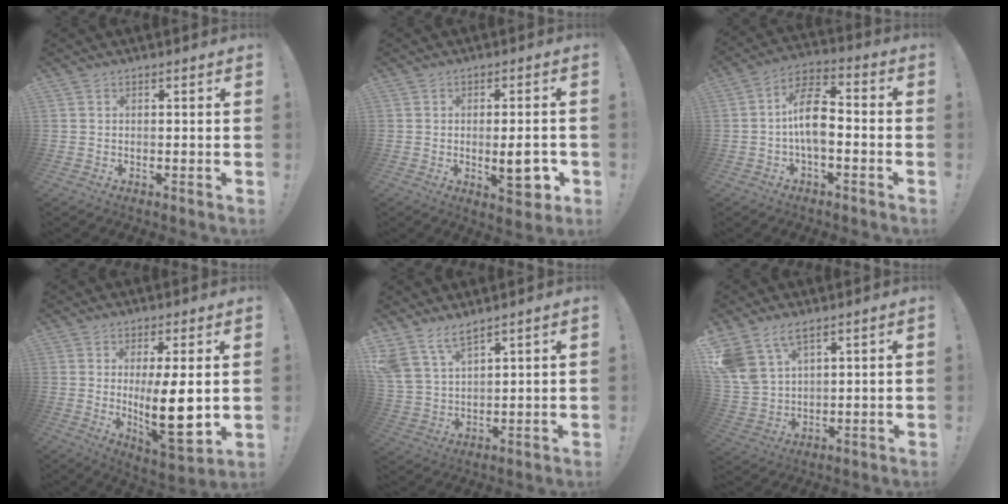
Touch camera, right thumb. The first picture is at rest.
{"total": 9.3, "force": [-1.8, 3.3, 8.5], "torque": [-0.090, -0.006, -0.025]}
{"total": 11.3, "force": [-1.1, 5.9, 9.5], "torque": [-0.163, 0.015, -0.017]}
{"total": 14.0, "force": [0.5, 4.4, 13.3], "torque": [-0.198, -0.023, 0.013]}
{"total": 8.4, "force": [6.9, 3.1, 3.7], "torque": [-0.090, -0.034, 0.140]}
{"total": 10.1, "force": [6.9, 5.6, 4.8], "torque": [-0.118, -0.037, 0.139]}